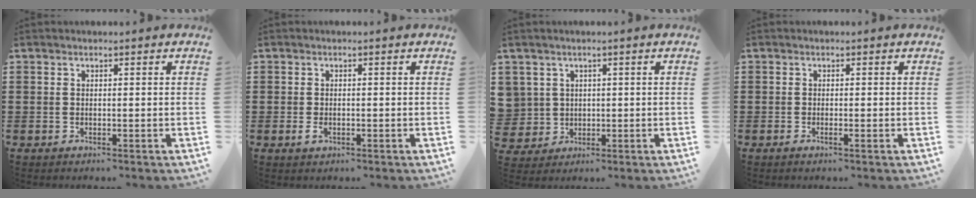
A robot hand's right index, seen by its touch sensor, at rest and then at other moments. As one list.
[{"total": 1.1, "force": [-0.4, 0.6, 0.9], "torque": [-0.018, -0.003, -0.006]}, {"total": 3.6, "force": [1.0, 3.5, -0.2], "torque": [-0.016, 0.013, 0.018]}, {"total": 0.8, "force": [-0.4, 0.0, 0.7], "torque": [-0.013, -0.004, -0.006]}]